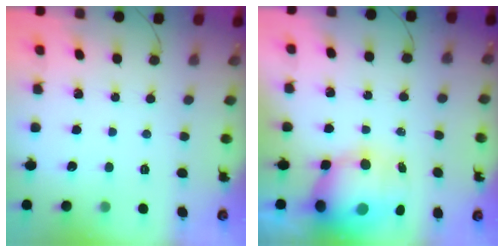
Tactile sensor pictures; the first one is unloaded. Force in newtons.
{"total": 14.0, "press": 13.6, "slide": 3.4}